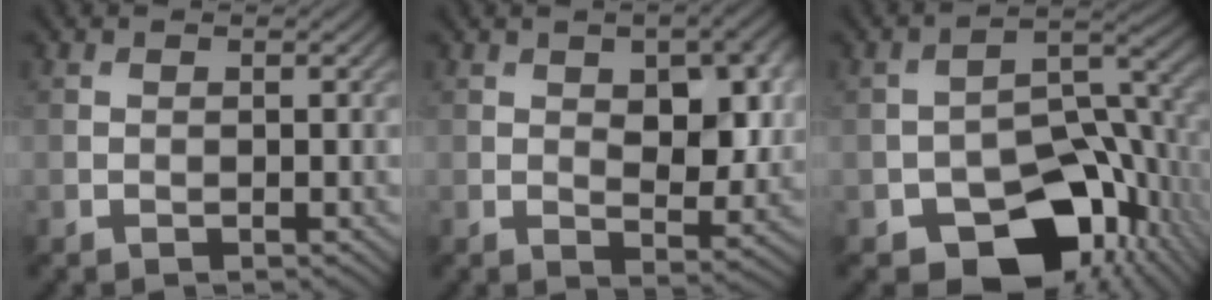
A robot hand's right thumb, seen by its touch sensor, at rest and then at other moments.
{"total": 8.6, "force": [1.7, 4.6, 7.1], "torque": [-0.112, -0.007, 0.031]}
{"total": 13.8, "force": [-6.8, 8.1, 8.8], "torque": [-0.128, -0.028, -0.110]}